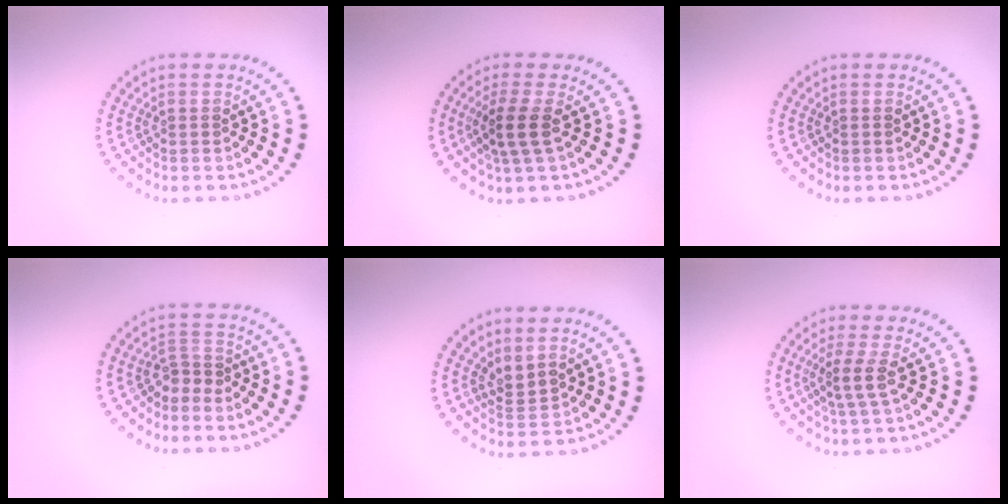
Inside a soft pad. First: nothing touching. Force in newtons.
{"total": 2.5, "press": 2.0, "slide": 1.6}
{"total": 0.0}
{"total": 1.6, "press": 1.1, "slide": 1.1}
{"total": 2.1, "press": 1.4, "slide": 1.6}
{"total": 2.1, "press": 1.5, "slide": 1.5}